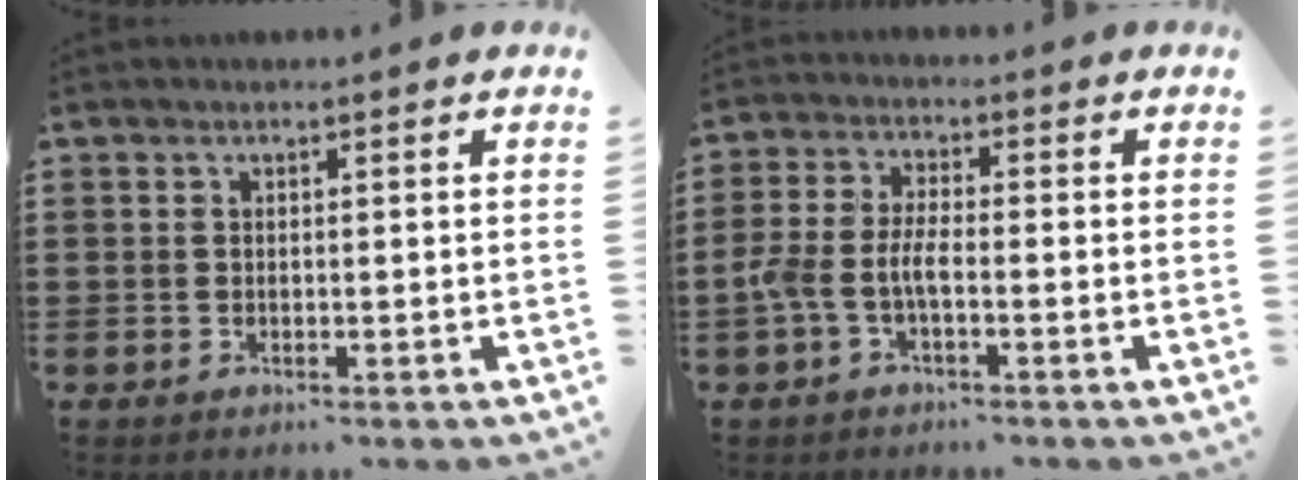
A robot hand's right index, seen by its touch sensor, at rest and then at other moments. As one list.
[{"total": 4.4, "force": [-1.8, 1.6, 3.7], "torque": [-0.092, -0.005, -0.039]}]